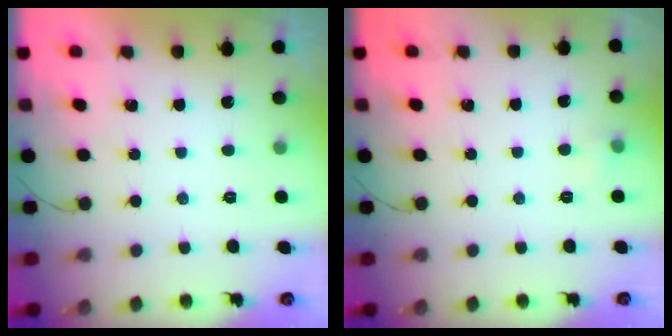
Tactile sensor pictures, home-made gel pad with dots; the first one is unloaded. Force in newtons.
{"total": 3.4, "press": 3.1, "slide": 1.5}